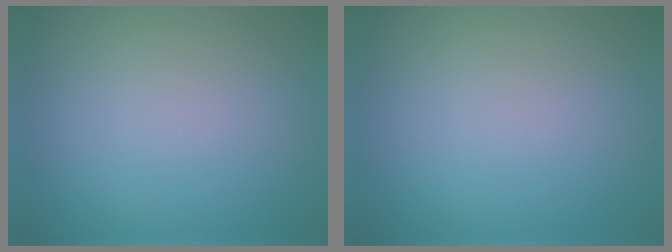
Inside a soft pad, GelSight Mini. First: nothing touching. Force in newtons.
{"total": 0.0}